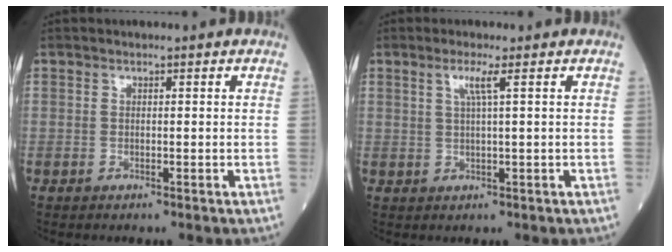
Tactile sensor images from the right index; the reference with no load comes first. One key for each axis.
{"total": 2.5, "fx": 1.0, "fy": -0.5, "fz": 2.3, "tx": -0.049, "ty": 0.000, "tz": 0.021}